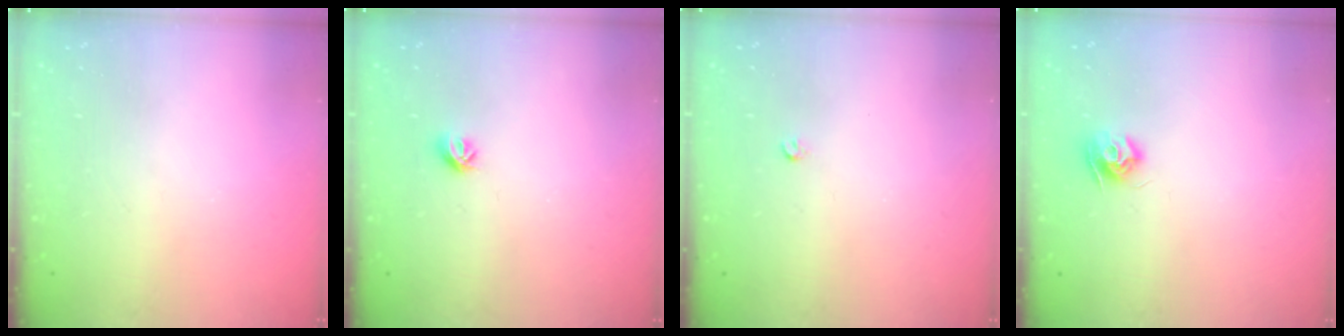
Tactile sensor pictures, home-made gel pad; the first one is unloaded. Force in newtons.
{"total": 5.4, "press": 5.3, "slide": 0.9}
{"total": 2.6, "press": 2.5, "slide": 0.4}
{"total": 8.1, "press": 8.1, "slide": 0.1}